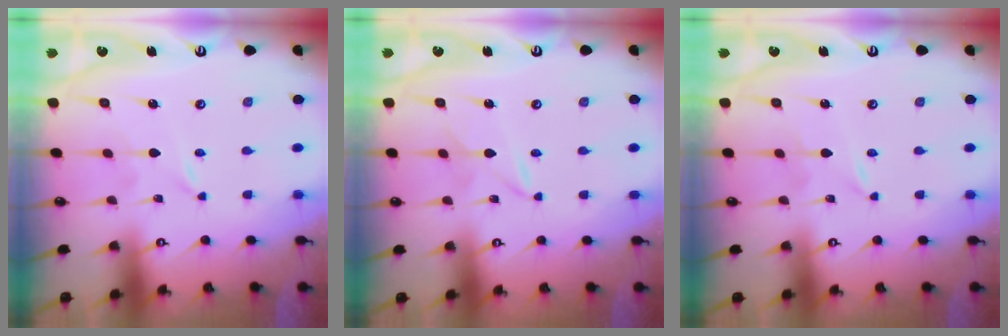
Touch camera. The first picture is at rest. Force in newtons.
{"total": 2.5, "press": 2.5, "slide": 0.4}
{"total": 2.0, "press": 2.0, "slide": 0.3}